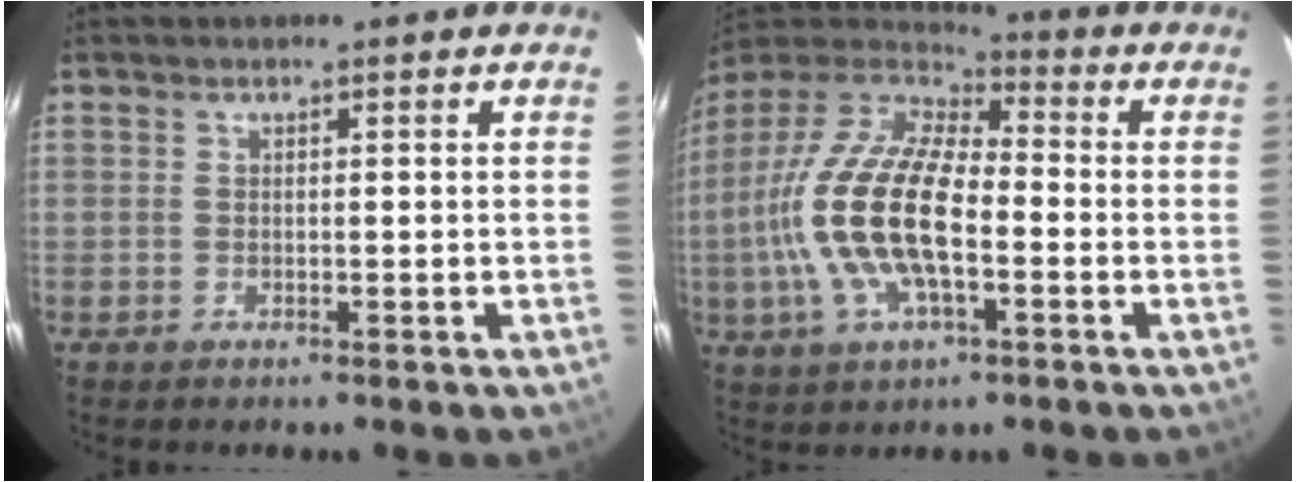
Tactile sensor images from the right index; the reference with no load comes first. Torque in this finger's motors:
{"motor_torque": [1.27, -0.56, 1.05, 0.21]}